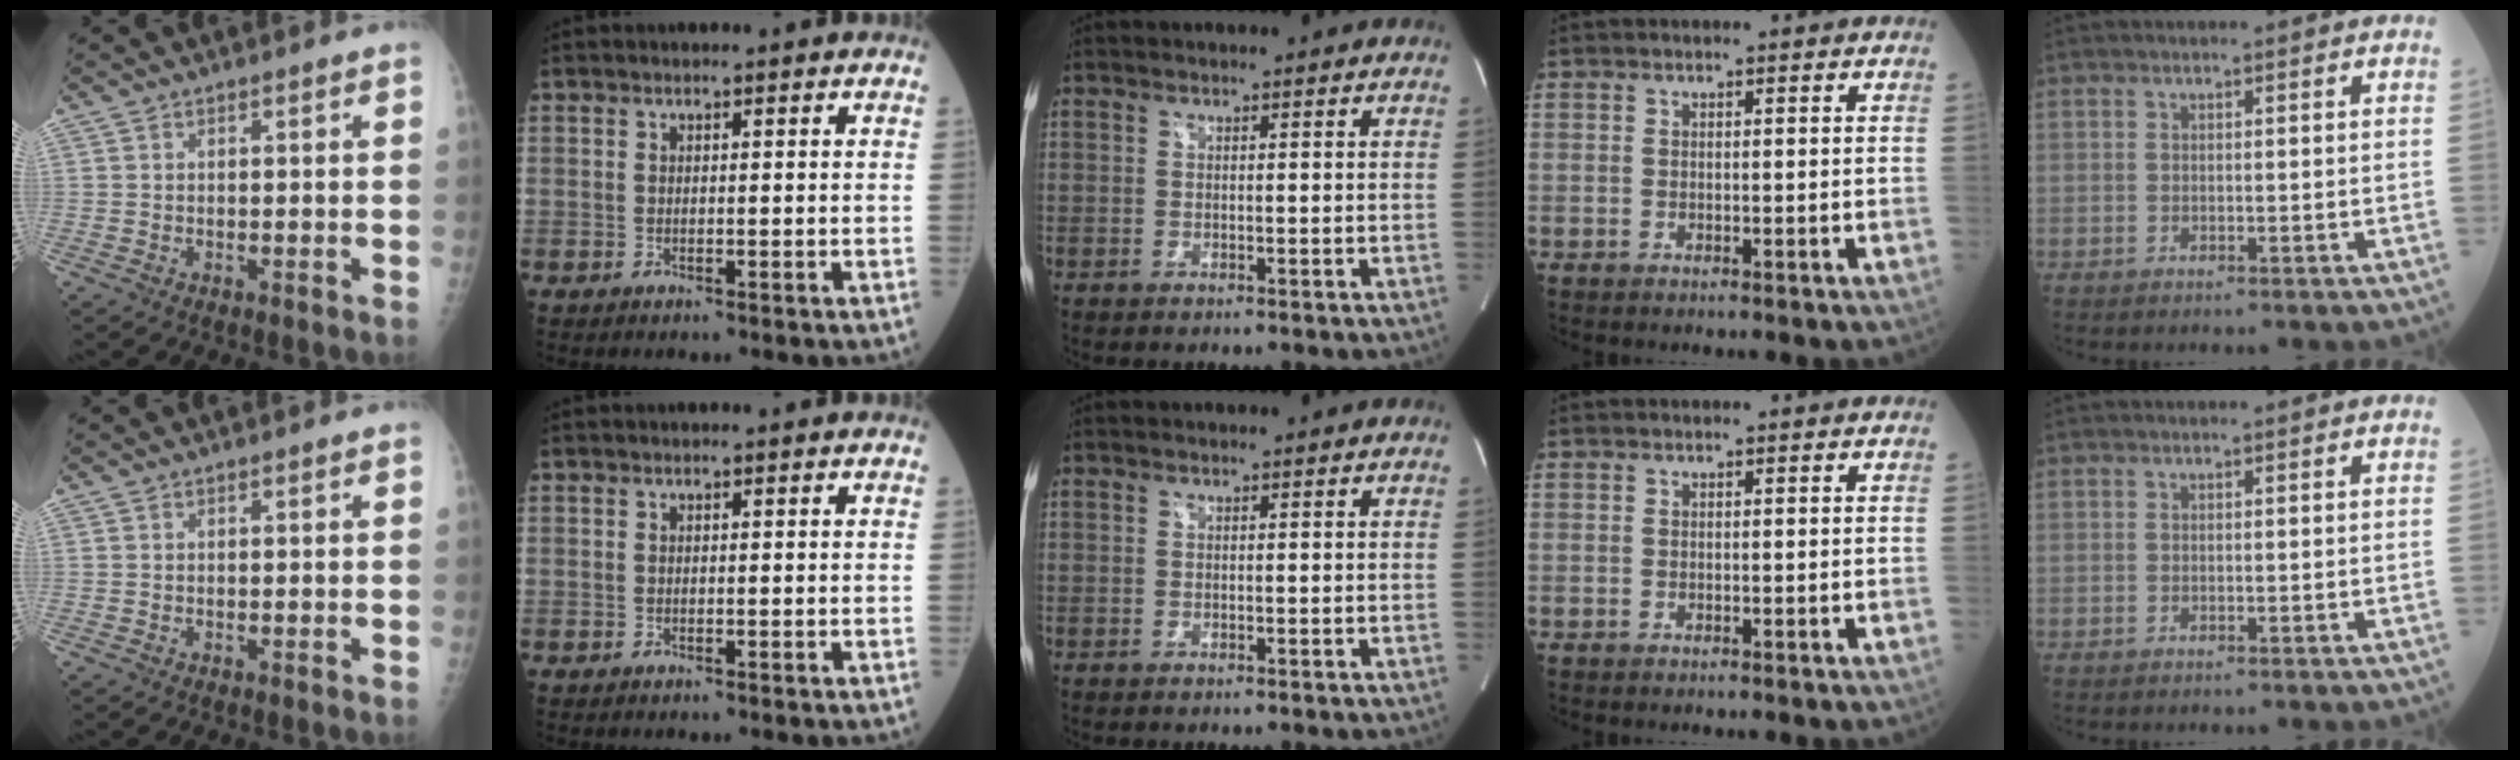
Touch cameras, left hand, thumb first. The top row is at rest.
{}